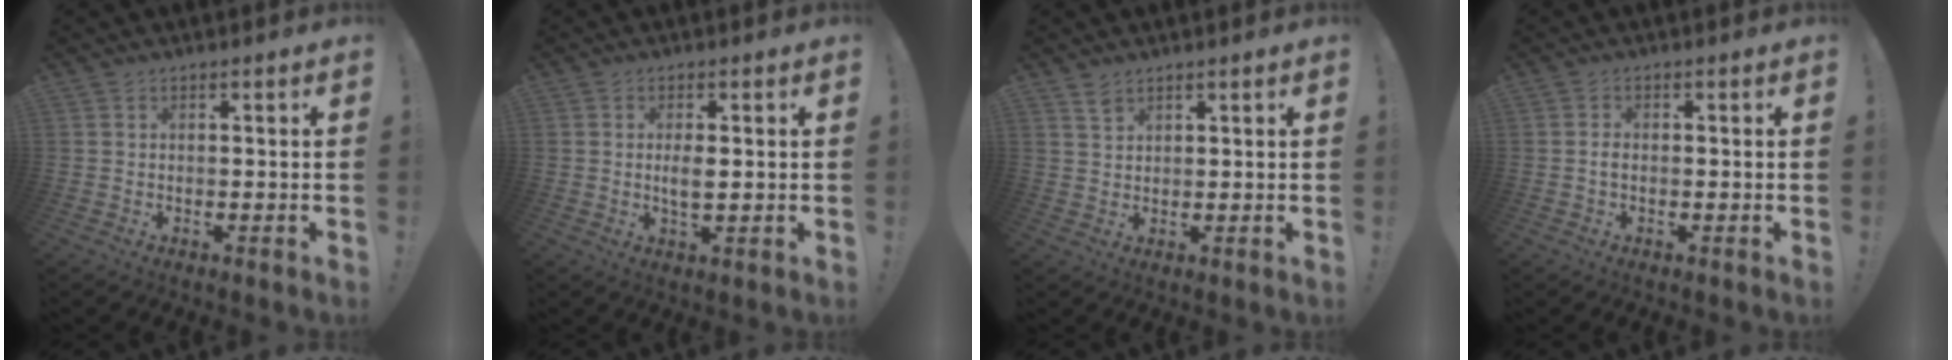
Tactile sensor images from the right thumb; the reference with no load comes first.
{"total": 3.4, "force": [0.0, 1.3, 3.2], "torque": [-0.049, -0.009, -0.007]}
{"total": 2.8, "force": [2.1, 1.5, 1.0], "torque": [0.000, -0.018, 0.036]}
{"total": 1.3, "force": [-0.5, 0.6, 1.1], "torque": [-0.026, 0.006, -0.007]}